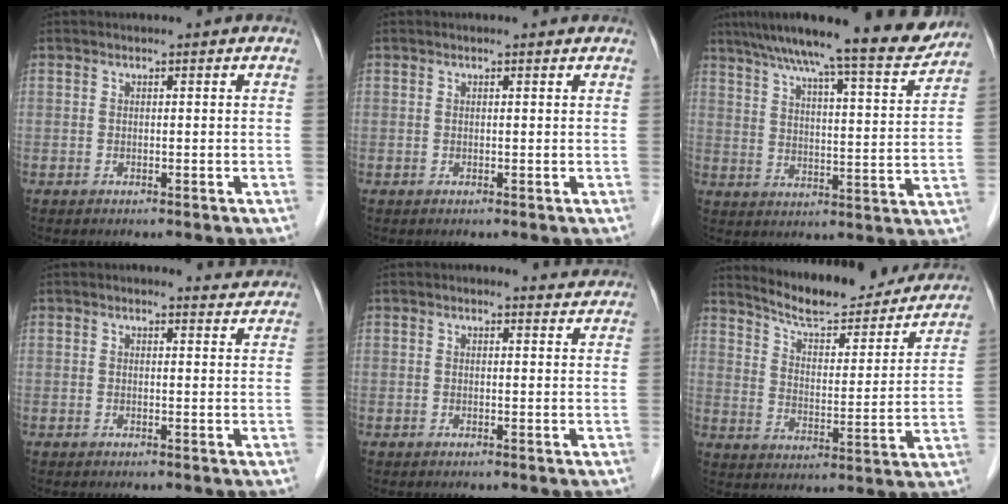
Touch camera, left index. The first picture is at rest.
{"total": 1.0, "force": [0.9, 0.2, 0.6], "torque": [-0.011, 0.010, 0.012]}
{"total": 18.3, "force": [15.7, 1.2, 9.2], "torque": [-0.138, -0.008, 0.220]}
{"total": 2.4, "force": [2.3, 0.6, 0.4], "torque": [-0.009, 0.000, 0.019]}
{"total": 2.3, "force": [2.1, 0.7, 0.5], "torque": [-0.010, 0.002, 0.017]}
{"total": 20.4, "force": [18.8, 4.0, 7.0], "torque": [-0.093, -0.027, 0.253]}